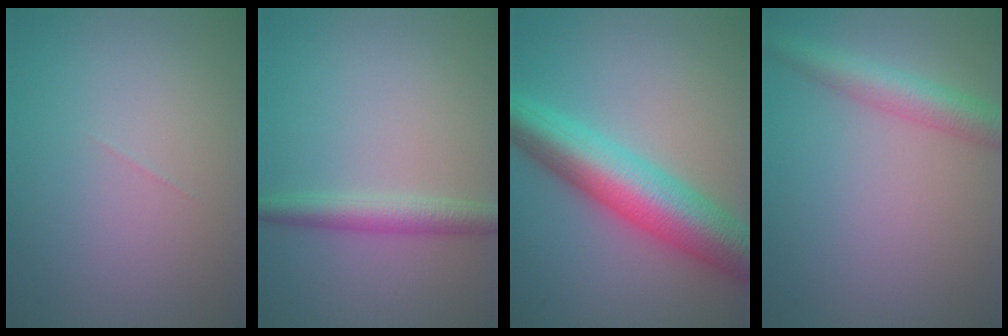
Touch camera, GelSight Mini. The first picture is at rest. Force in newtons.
{"total": 2.8, "press": 2.8, "slide": 0.0}
{"total": 9.6, "press": 9.6, "slide": 0.2}
{"total": 4.0, "press": 4.0, "slide": 0.1}